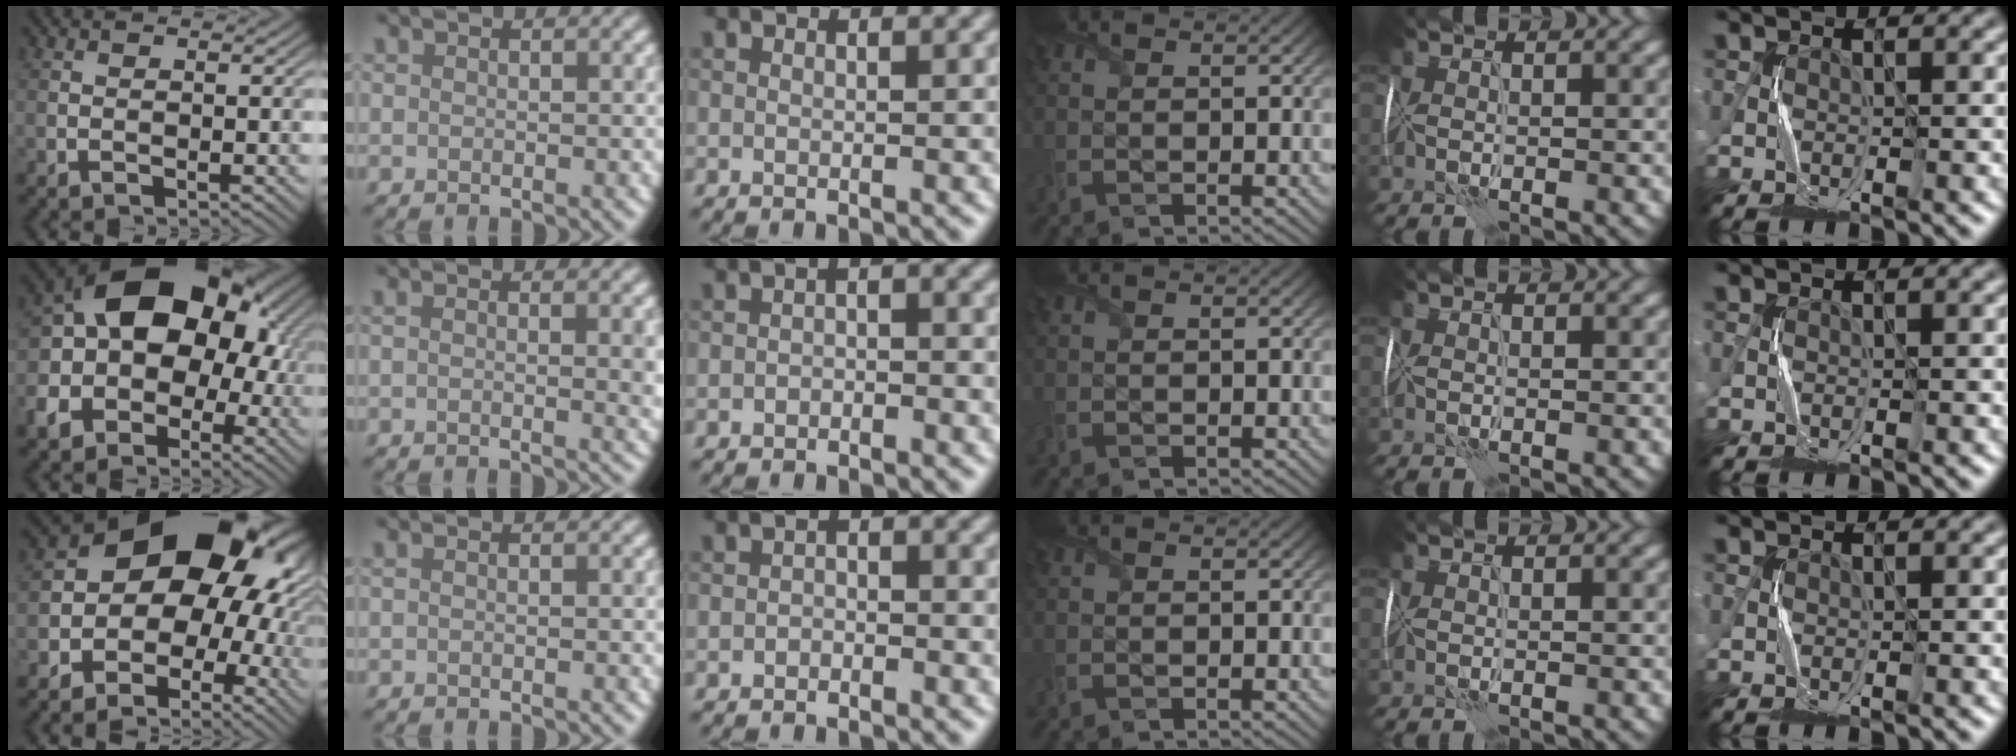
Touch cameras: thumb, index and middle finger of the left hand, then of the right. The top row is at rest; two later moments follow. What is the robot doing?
{"motion": "wrap", "object": "plastic wrap"}